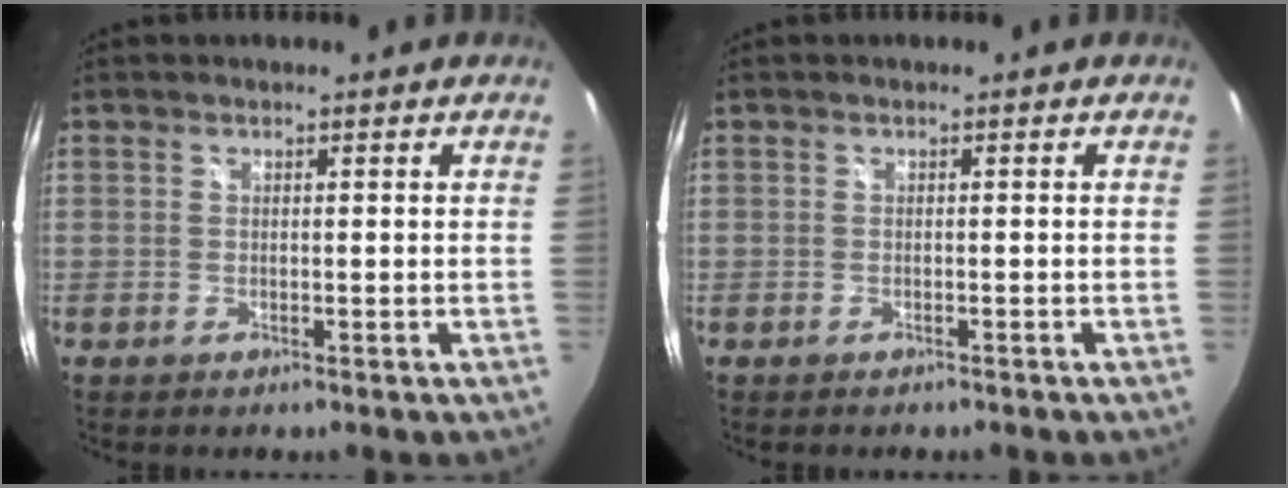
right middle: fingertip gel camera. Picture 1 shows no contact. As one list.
[{"total": 0.9, "force": [-0.8, 0.3, 0.2], "torque": [-0.006, -0.003, -0.011]}]